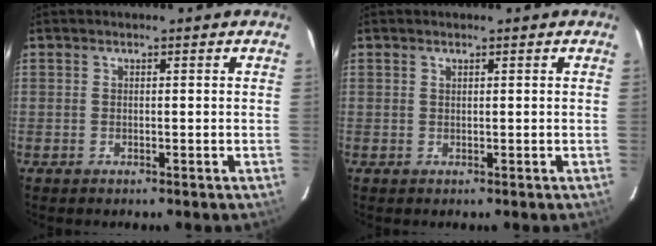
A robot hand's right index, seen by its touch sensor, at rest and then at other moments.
{"total": 0.0}